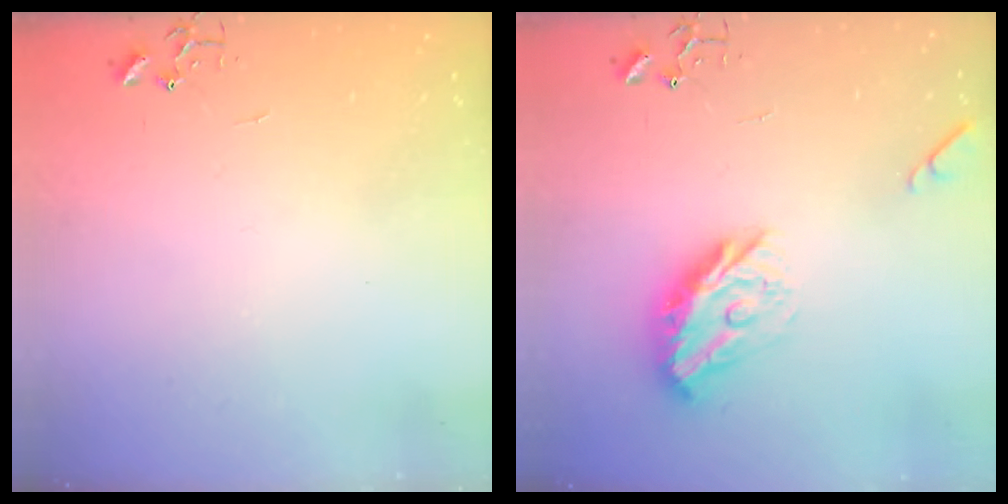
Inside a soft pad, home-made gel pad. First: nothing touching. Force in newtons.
{"total": 13.5, "press": 13.4, "slide": 0.7}